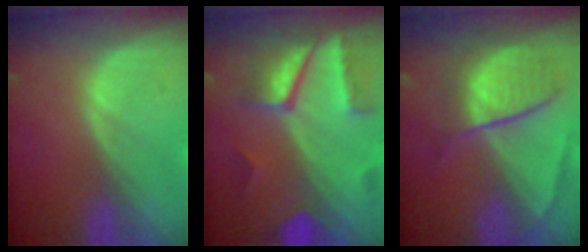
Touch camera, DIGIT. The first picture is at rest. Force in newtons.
{"total": 8.2, "press": 7.7, "slide": 2.7}
{"total": 7.3, "press": 7.3, "slide": 0.2}